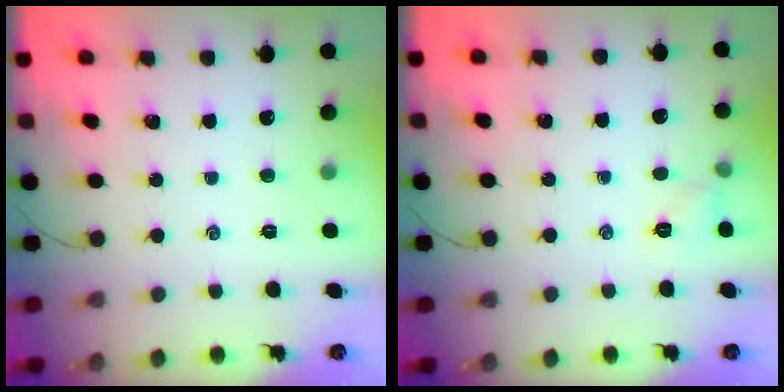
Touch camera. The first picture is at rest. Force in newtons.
{"total": 5.3, "press": 5.1, "slide": 1.5}